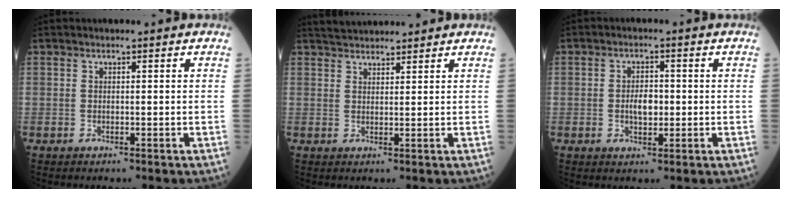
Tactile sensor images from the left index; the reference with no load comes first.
{"total": 5.3, "force": [5.1, 0.8, 1.2], "torque": [-0.021, 0.036, 0.084]}
{"total": 3.4, "force": [-0.3, 1.8, 2.9], "torque": [-0.053, 0.003, -0.004]}